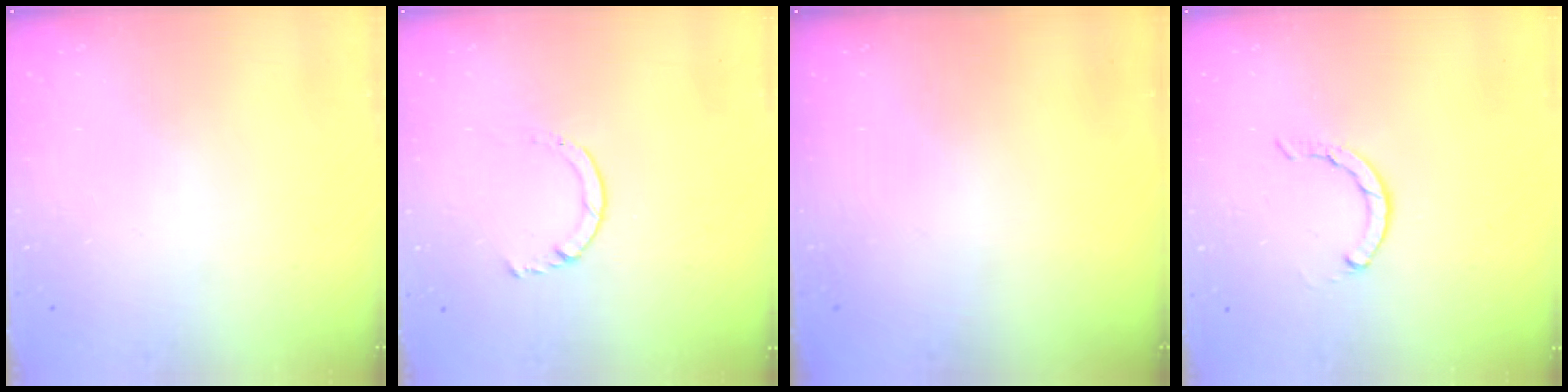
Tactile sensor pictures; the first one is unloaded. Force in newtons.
{"total": 2.0, "press": 1.9, "slide": 0.3}
{"total": 0.0}
{"total": 1.6, "press": 1.5, "slide": 0.4}